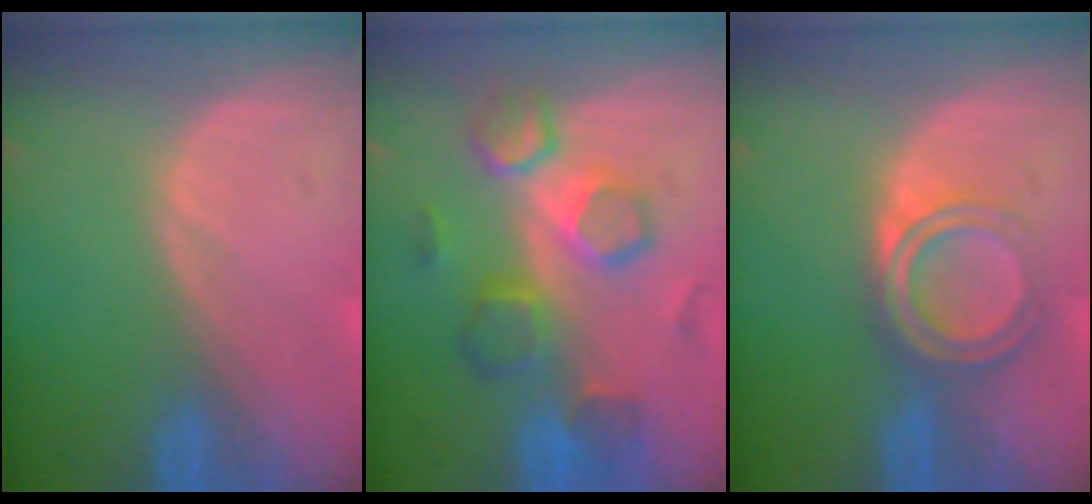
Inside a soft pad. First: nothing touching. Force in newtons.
{"total": 8.4, "press": 8.3, "slide": 1.4}
{"total": 5.3, "press": 4.9, "slide": 2.0}